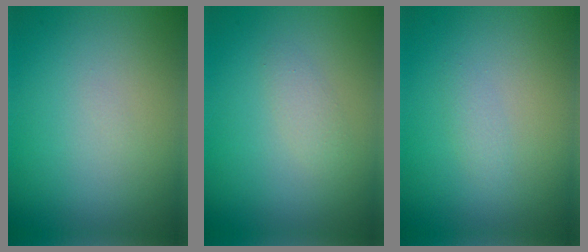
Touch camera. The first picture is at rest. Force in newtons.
{"total": 1.2, "press": 1.2, "slide": 0.0}
{"total": 0.9, "press": 0.9, "slide": 0.1}